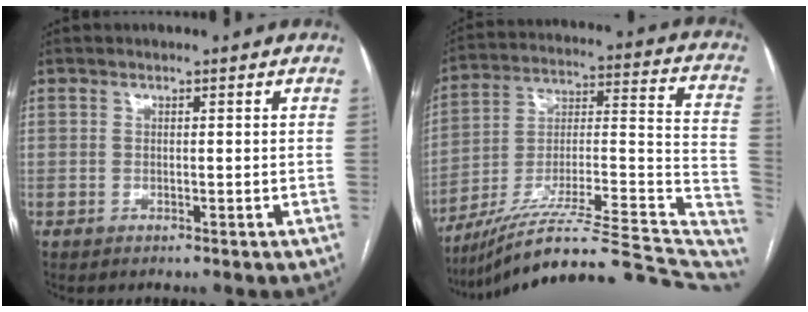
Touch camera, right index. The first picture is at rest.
{"total": 30.8, "force": [-25.9, 3.4, 16.4], "torque": [-0.164, 0.006, -0.377]}